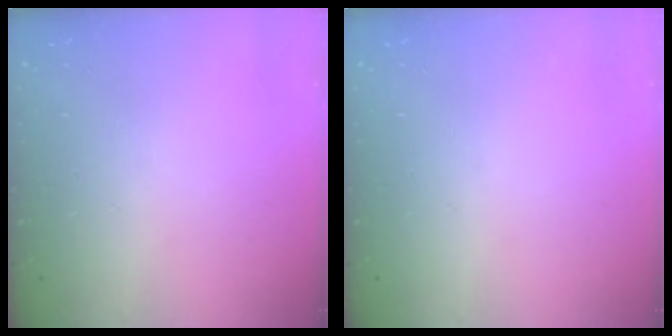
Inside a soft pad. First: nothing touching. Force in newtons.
{"total": 0.0}